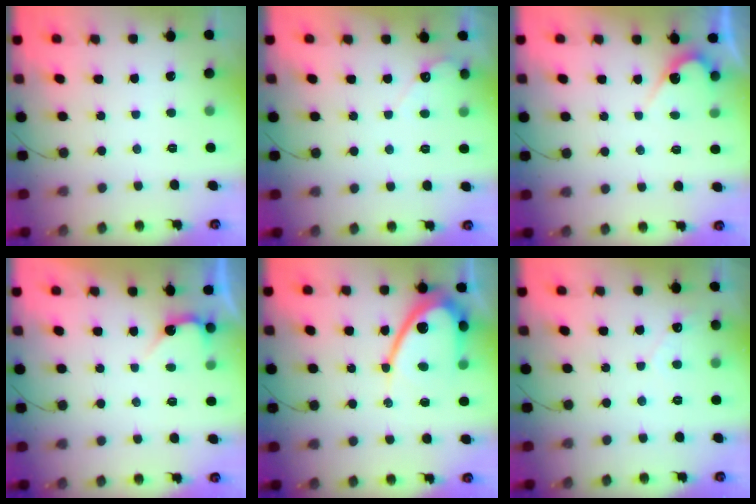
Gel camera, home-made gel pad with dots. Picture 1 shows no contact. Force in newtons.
{"total": 3.5, "press": 3.5, "slide": 0.3}
{"total": 4.8, "press": 4.8, "slide": 0.2}
{"total": 2.8, "press": 2.8, "slide": 0.2}
{"total": 12.5, "press": 12.4, "slide": 1.1}
{"total": 2.4, "press": 2.4, "slide": 0.2}